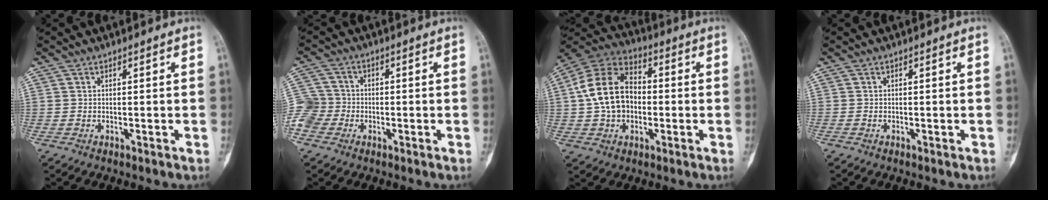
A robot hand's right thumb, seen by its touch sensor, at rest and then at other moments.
{"total": 7.9, "force": [-2.7, 7.1, 2.3], "torque": [-0.046, 0.021, -0.053]}
{"total": 15.0, "force": [-0.3, 10.7, 10.4], "torque": [-0.174, 0.032, -0.014]}
{"total": 0.0}